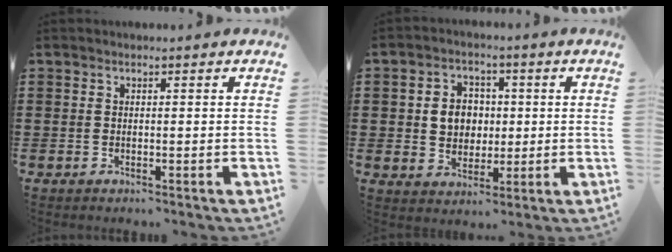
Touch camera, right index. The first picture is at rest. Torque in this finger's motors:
{"motor_torque": [0.24, 0.08, 0.24, 0.09]}